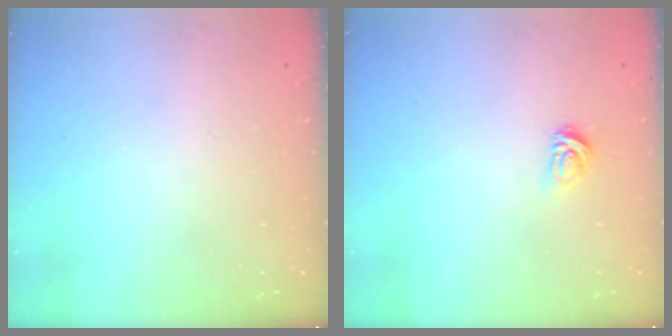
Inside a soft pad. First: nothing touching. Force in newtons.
{"total": 3.7, "press": 3.6, "slide": 0.5}